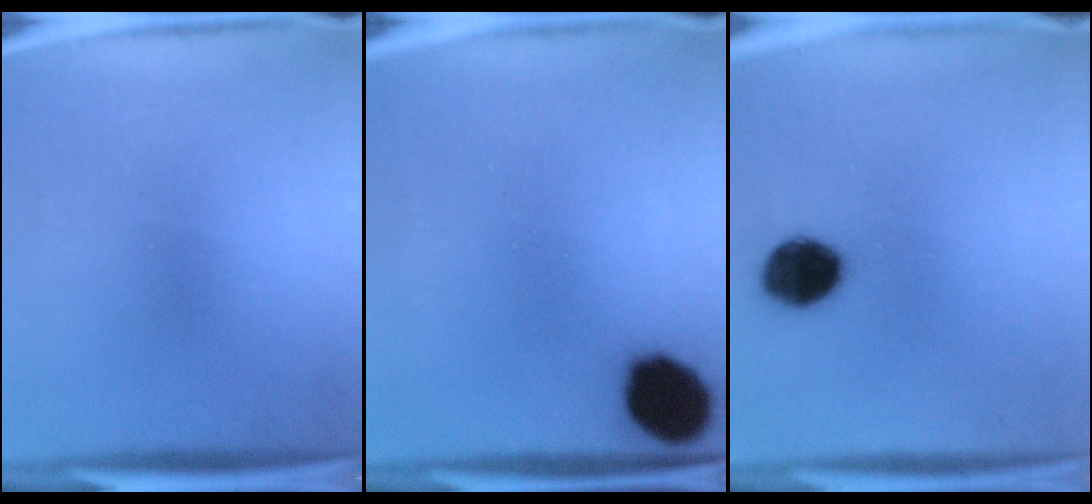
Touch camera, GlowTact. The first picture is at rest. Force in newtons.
{"total": 12.2}
{"total": 10.6}